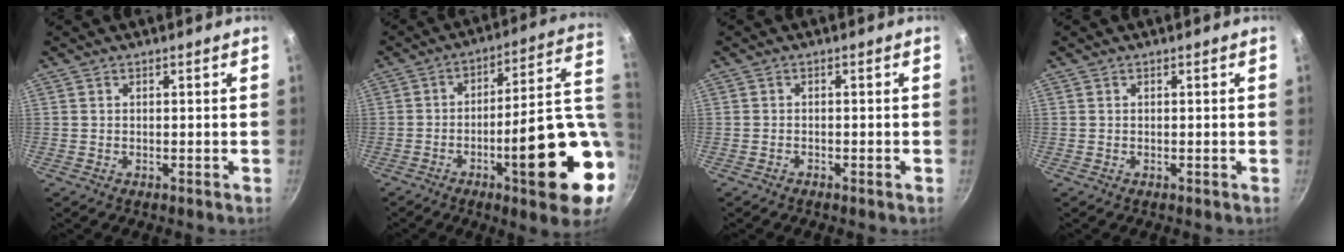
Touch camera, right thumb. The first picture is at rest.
{"total": 21.6, "force": [-3.4, 5.7, 20.5], "torque": [-0.266, 0.012, -0.044]}
{"total": 0.6, "force": [-0.5, 0.1, 0.2], "torque": [-0.016, 0.008, -0.011]}
{"total": 0.0}